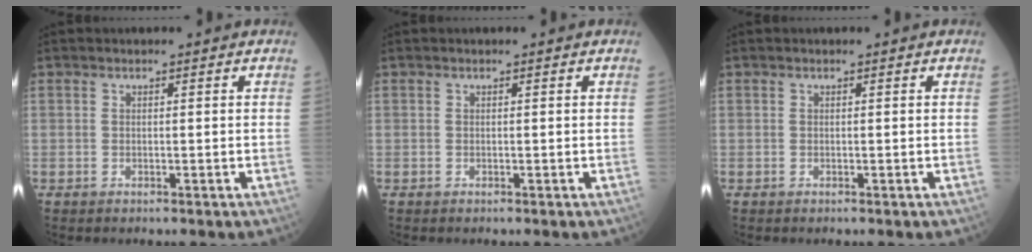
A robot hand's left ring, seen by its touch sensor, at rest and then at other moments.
{"total": 0.0}
{"total": 0.0}